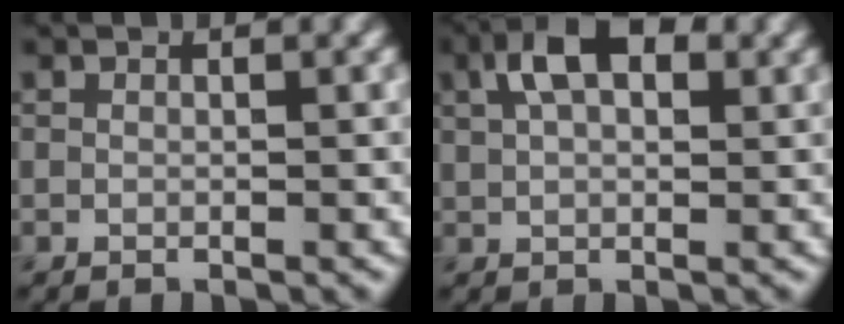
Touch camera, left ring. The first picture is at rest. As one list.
[{"total": 5.4, "force": [2.3, 3.0, 3.9], "torque": [-0.072, 0.012, 0.032]}]